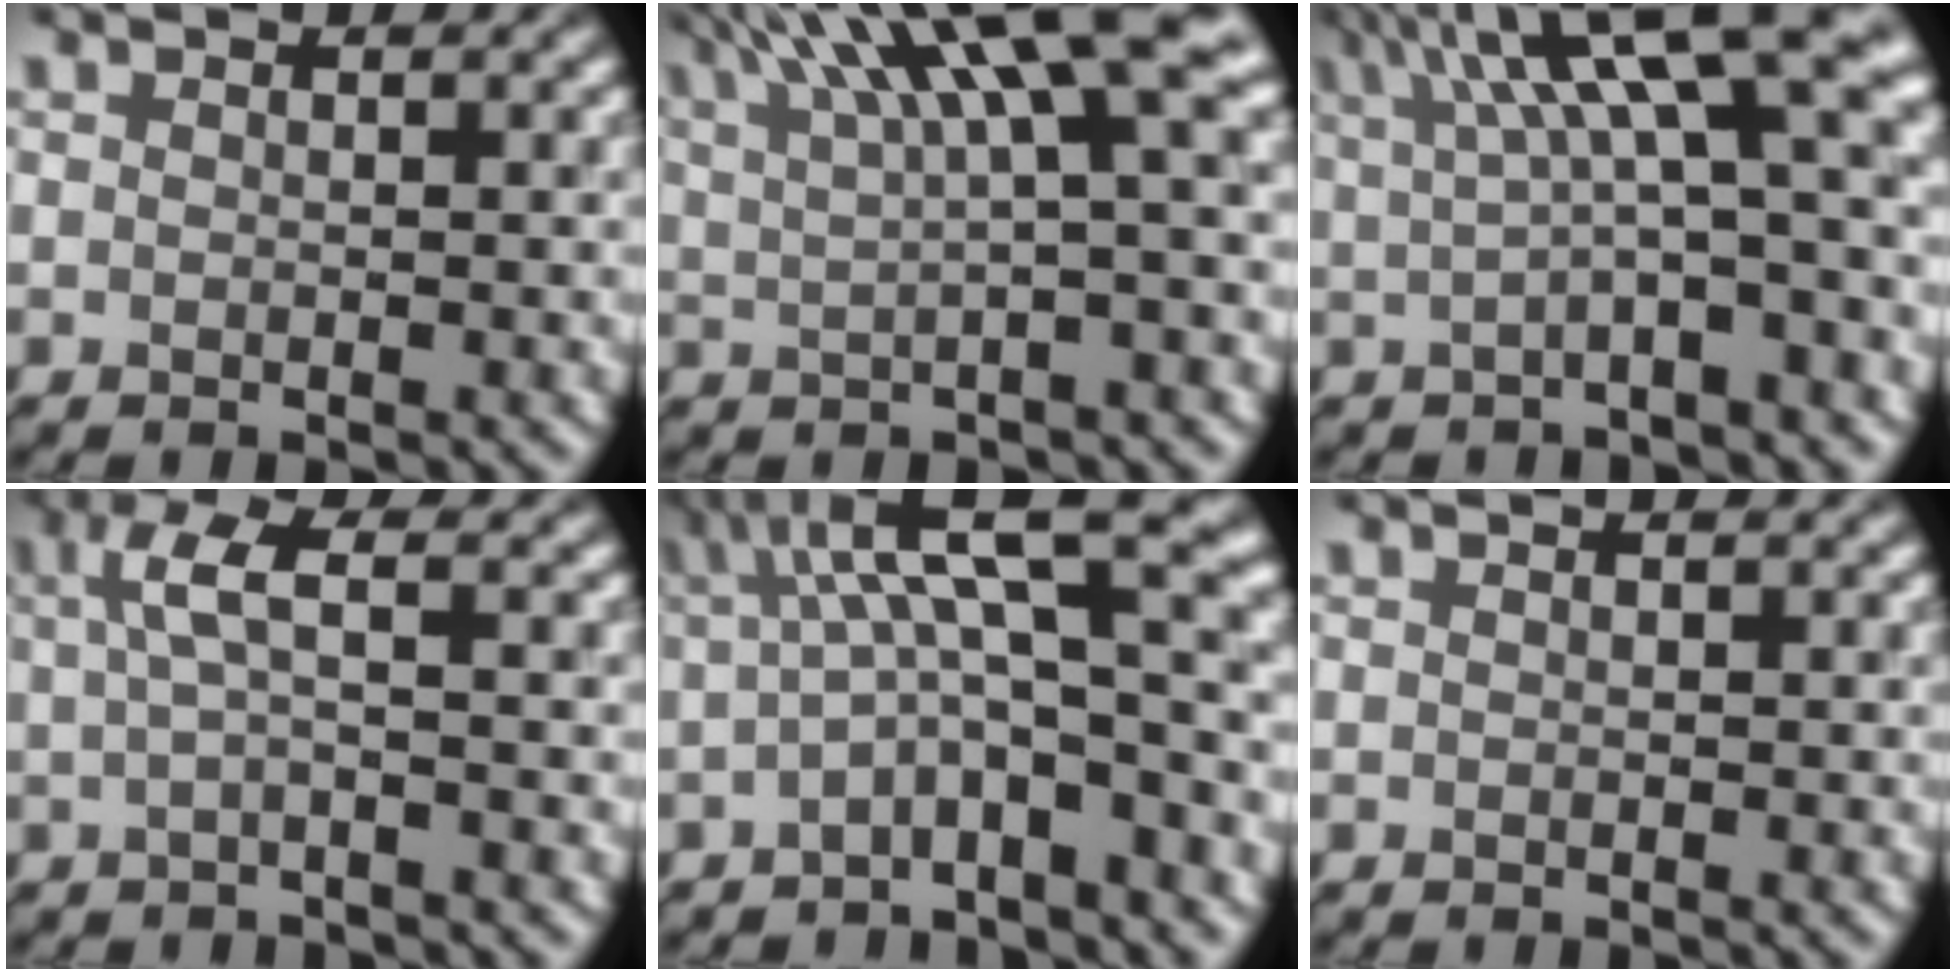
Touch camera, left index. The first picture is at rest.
{"total": 10.3, "force": [5.0, 2.1, 8.8], "torque": [-0.135, 0.025, 0.083]}
{"total": 11.1, "force": [3.2, 2.8, 10.2], "torque": [-0.145, 0.024, 0.046]}
{"total": 2.8, "force": [0.4, 0.6, 2.7], "torque": [-0.058, 0.006, 0.005]}
{"total": 9.4, "force": [0.9, 2.7, 8.9], "torque": [-0.125, 0.022, 0.000]}
{"total": 0.0}